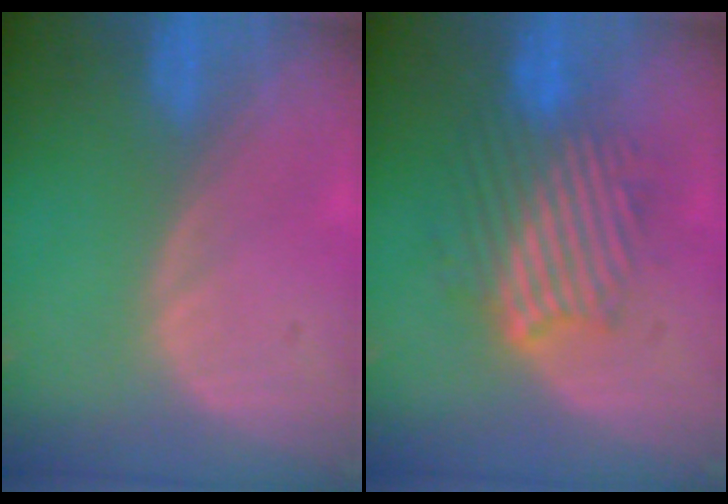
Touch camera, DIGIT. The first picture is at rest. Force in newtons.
{"total": 8.9, "press": 8.8, "slide": 1.7}